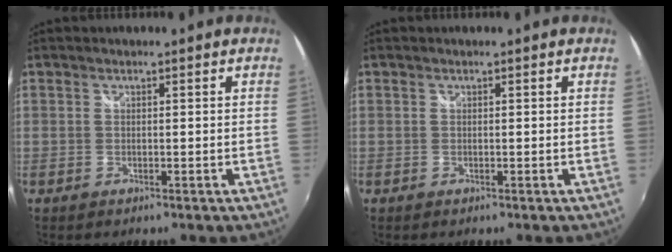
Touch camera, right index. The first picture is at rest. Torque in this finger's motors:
{"motor_torque": [-0.06, 0.06, 0.11, 0.01]}